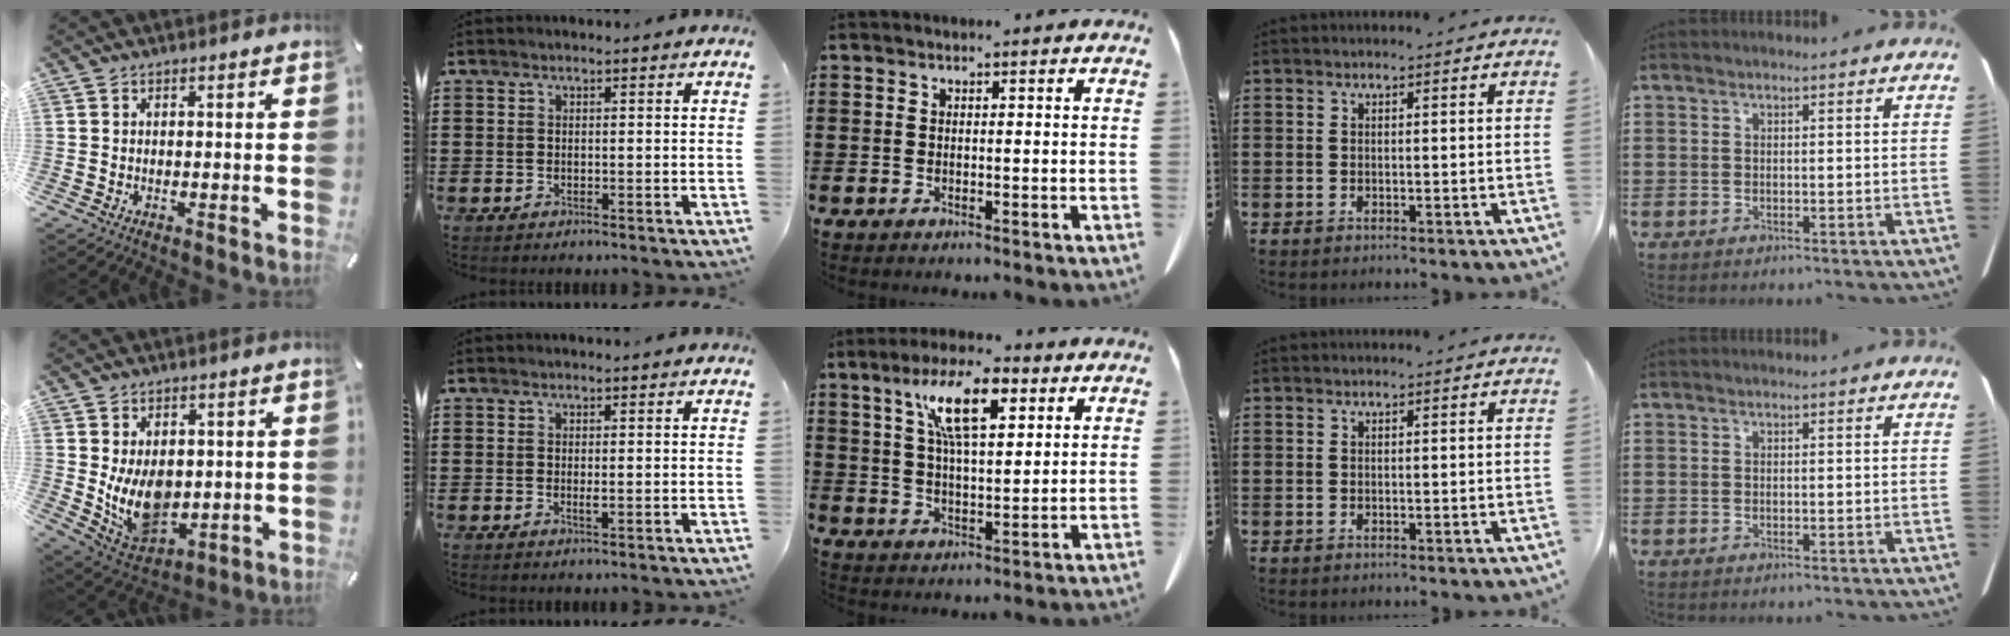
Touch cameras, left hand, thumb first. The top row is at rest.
{"thumb": {"total": 11.6, "force": [0.6, 8.7, 7.7], "torque": [-0.143, -0.011, 0.016]}, "index": {"total": 0.9, "force": [0.0, 0.1, 0.9], "torque": [-0.017, -0.005, 0.002]}, "middle": {"total": 11.3, "force": [5.9, 3.9, 8.9], "torque": [-0.168, 0.001, 0.099]}}